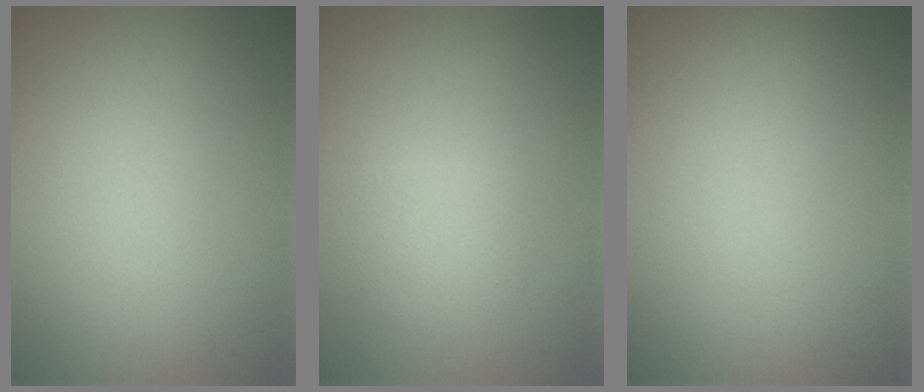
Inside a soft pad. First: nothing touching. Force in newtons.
{"total": 2.9, "press": 2.9, "slide": 0.2}
{"total": 0.0}